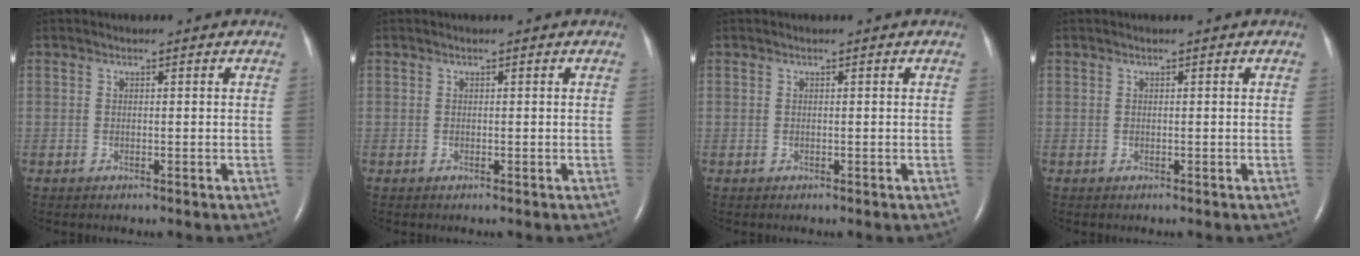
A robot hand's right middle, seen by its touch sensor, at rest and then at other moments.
{"total": 0.0}
{"total": 0.0}
{"total": 0.0}